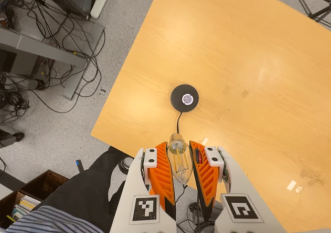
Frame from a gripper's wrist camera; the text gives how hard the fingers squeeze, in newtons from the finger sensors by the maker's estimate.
{"total": 22.3, "left": 24.8, "right": 19.7}